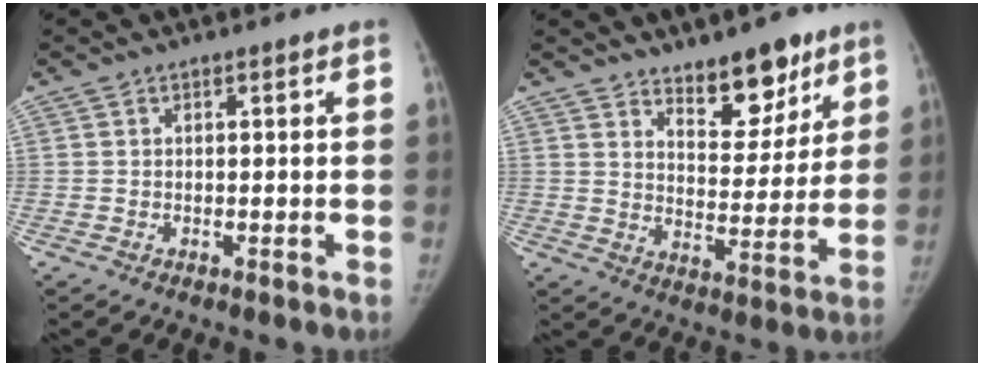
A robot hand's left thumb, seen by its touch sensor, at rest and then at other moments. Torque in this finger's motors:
{"motor_torque": [0.27, -0.02, 0.21, 0.19, 0.02]}